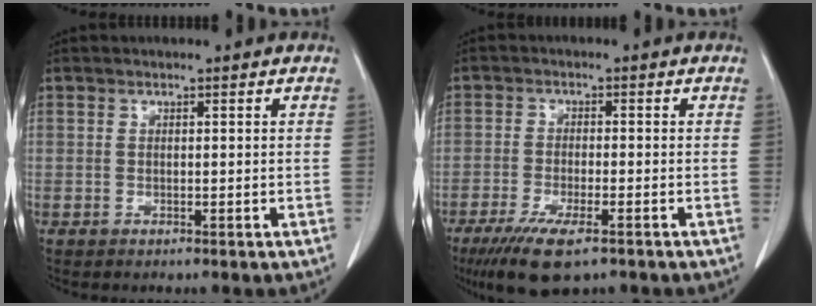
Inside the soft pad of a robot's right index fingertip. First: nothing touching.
{"total": 8.6, "force": [-5.6, 1.8, 6.2], "torque": [-0.110, -0.020, -0.090]}